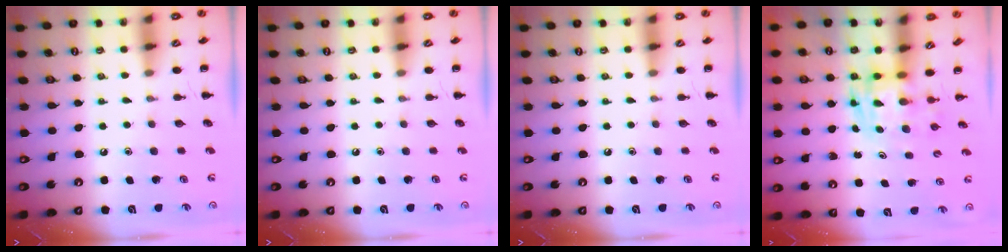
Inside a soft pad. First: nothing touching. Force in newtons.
{"total": 0.0}
{"total": 0.0}
{"total": 3.5, "press": 3.5, "slide": 0.6}